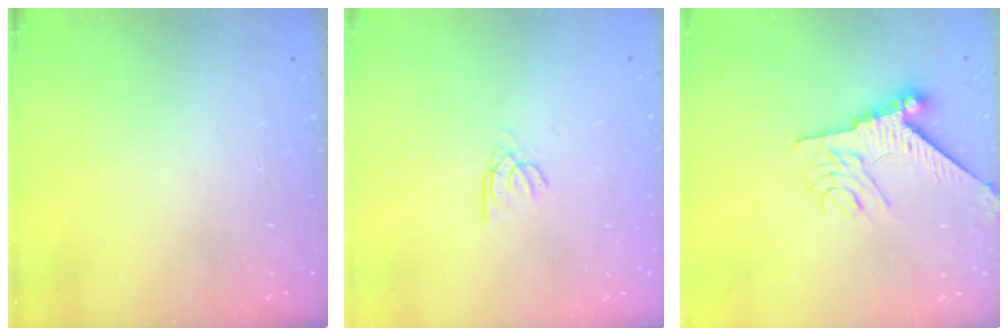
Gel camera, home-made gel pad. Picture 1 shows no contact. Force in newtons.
{"total": 2.3, "press": 2.3, "slide": 0.2}
{"total": 9.3, "press": 9.2, "slide": 1.1}